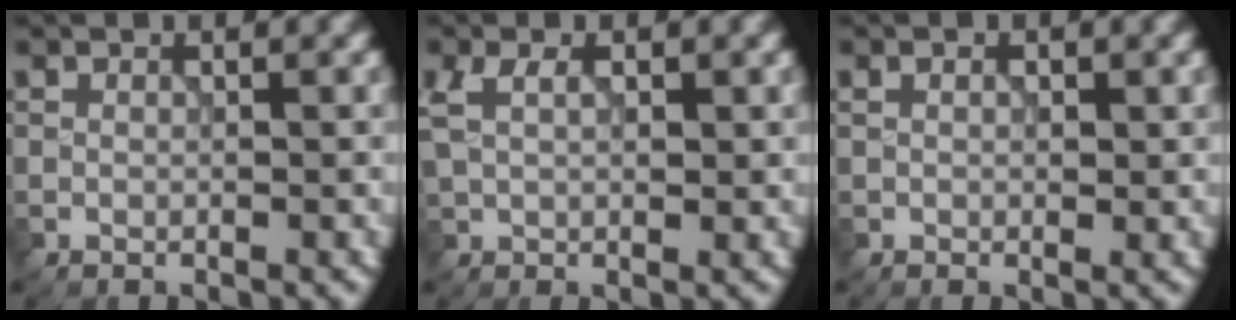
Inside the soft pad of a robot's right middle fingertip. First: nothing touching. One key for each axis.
{"total": 3.2, "fx": 1.0, "fy": 1.7, "fz": 2.5, "tx": -0.057, "ty": 0.004, "tz": 0.022}
{"total": 1.4, "fx": 0.4, "fy": 0.9, "fz": 1.1, "tx": -0.017, "ty": 0.001, "tz": 0.009}